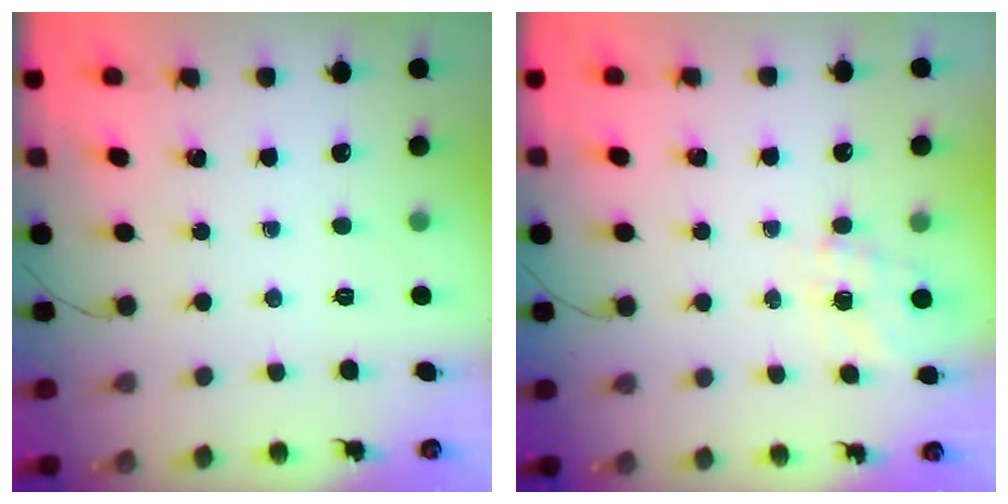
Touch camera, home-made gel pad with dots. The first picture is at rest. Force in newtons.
{"total": 7.0, "press": 6.9, "slide": 1.0}